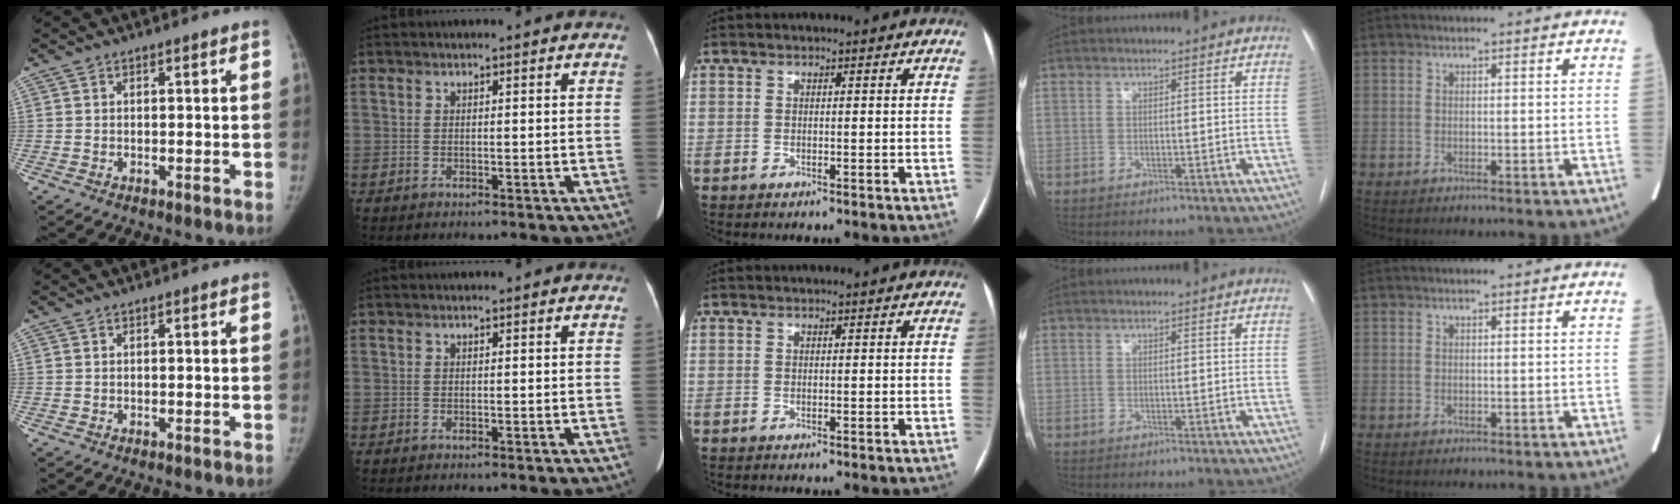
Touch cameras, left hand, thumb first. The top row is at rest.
{}